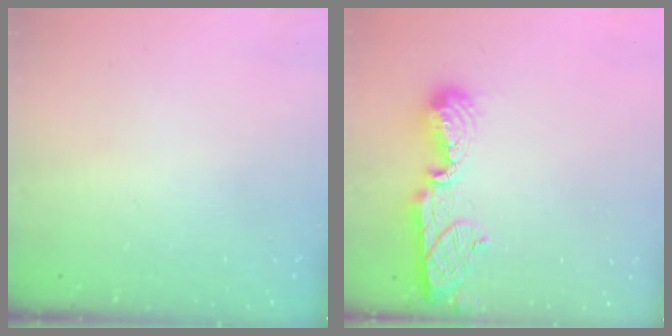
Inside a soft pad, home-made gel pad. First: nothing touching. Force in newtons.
{"total": 10.0, "press": 10.0, "slide": 0.9}